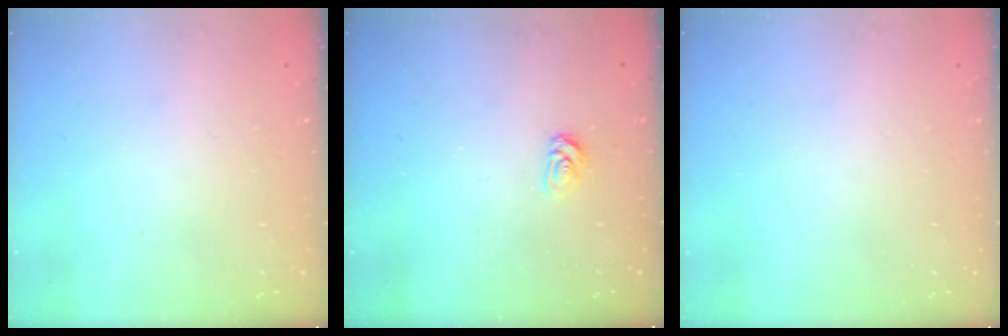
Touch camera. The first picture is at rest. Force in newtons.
{"total": 3.4, "press": 3.4, "slide": 0.4}
{"total": 0.0}